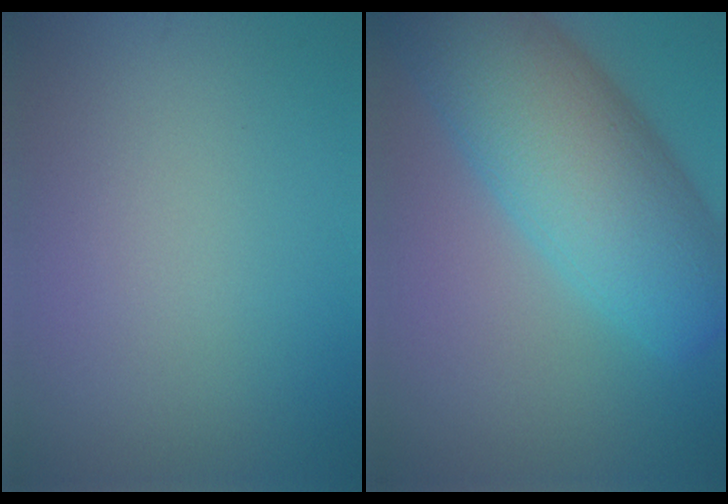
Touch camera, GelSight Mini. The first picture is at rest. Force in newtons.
{"total": 11.7, "press": 11.7, "slide": 0.4}